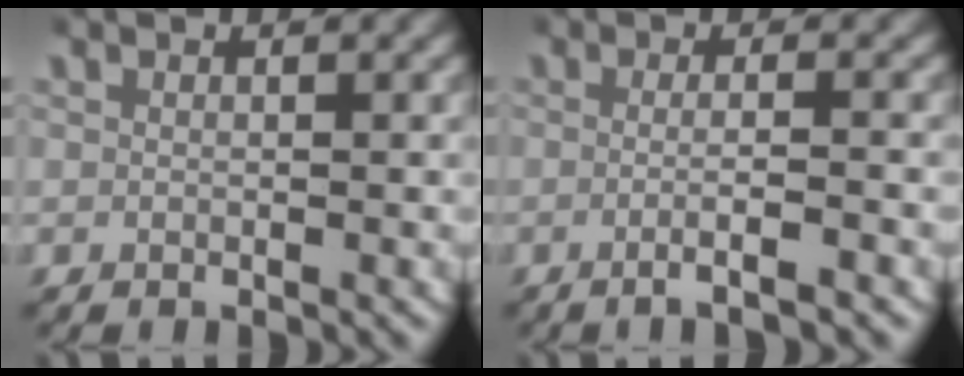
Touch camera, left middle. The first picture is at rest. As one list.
[{"total": 2.8, "force": [-1.7, -0.4, 2.2], "torque": [-0.045, -0.007, -0.026]}]